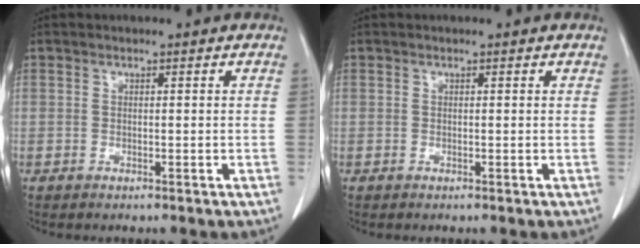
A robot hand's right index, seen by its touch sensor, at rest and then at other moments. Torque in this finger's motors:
{"motor_torque": [-0.12, 0.15, -0.11, -0.01]}